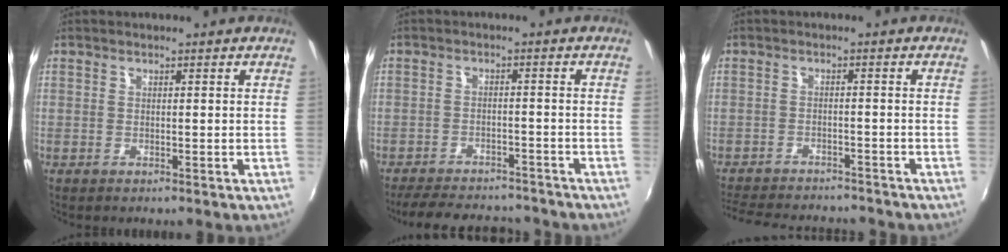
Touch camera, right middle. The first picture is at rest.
{"total": 14.3, "force": [-12.5, 4.4, 5.4], "torque": [-0.122, 0.003, -0.173]}
{"total": 14.0, "force": [-12.5, 3.5, 5.2], "torque": [-0.122, -0.011, -0.182]}